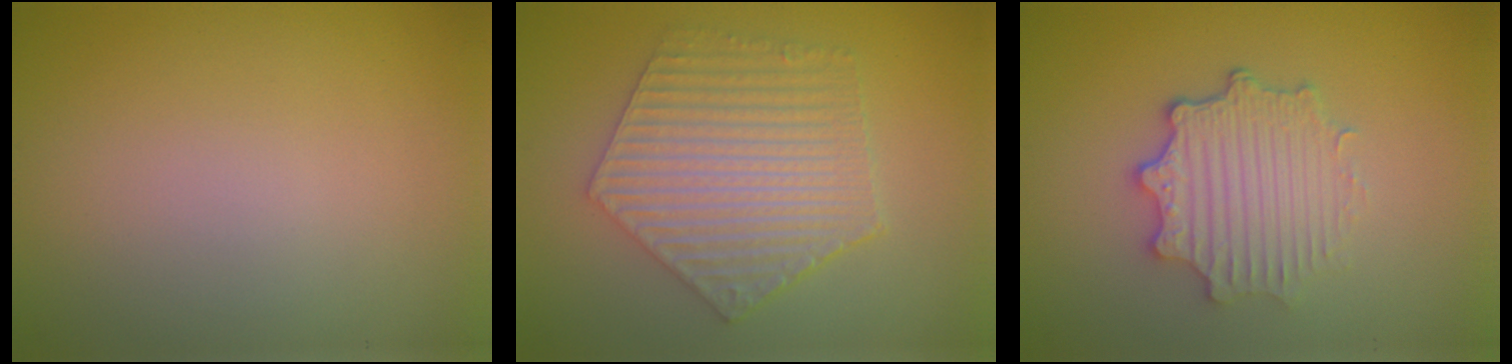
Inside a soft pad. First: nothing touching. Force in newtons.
{"total": 6.2, "press": 4.8, "slide": 4.0}
{"total": 4.4, "press": 3.6, "slide": 2.5}